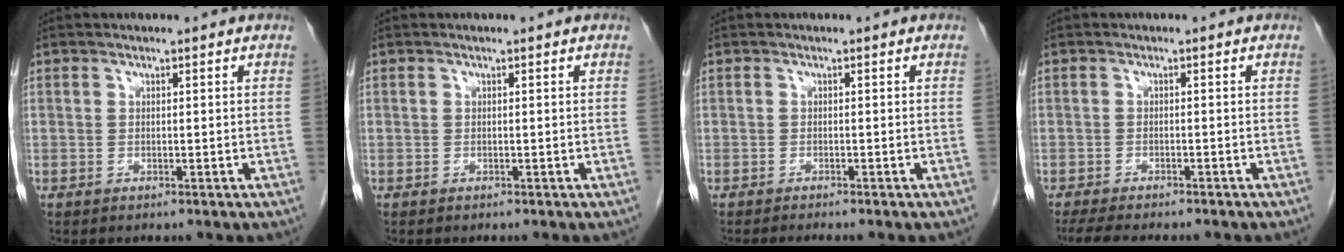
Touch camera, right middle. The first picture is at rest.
{"total": 0.0}
{"total": 2.9, "force": [-2.5, -0.1, 1.4], "torque": [-0.014, -0.003, -0.034]}
{"total": 8.4, "force": [-7.1, 1.6, 4.2], "torque": [-0.059, -0.010, -0.101]}